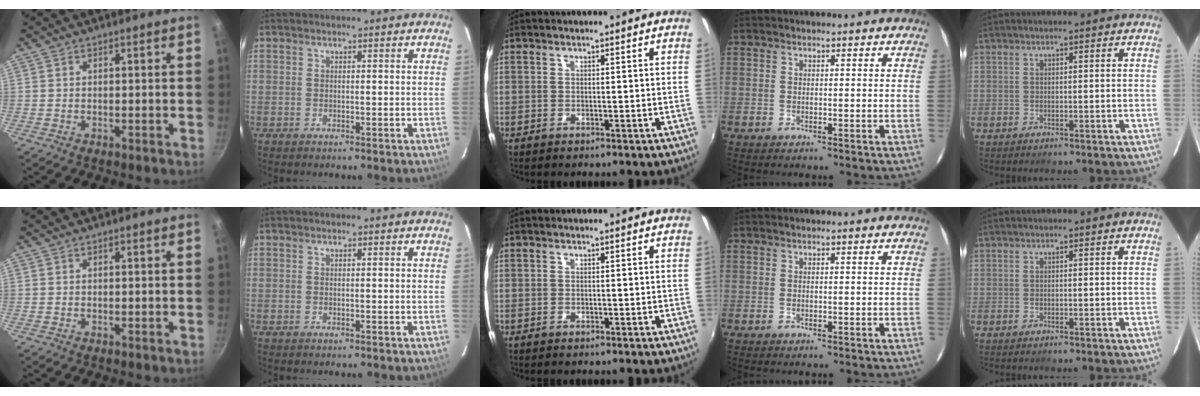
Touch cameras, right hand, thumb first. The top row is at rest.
{}